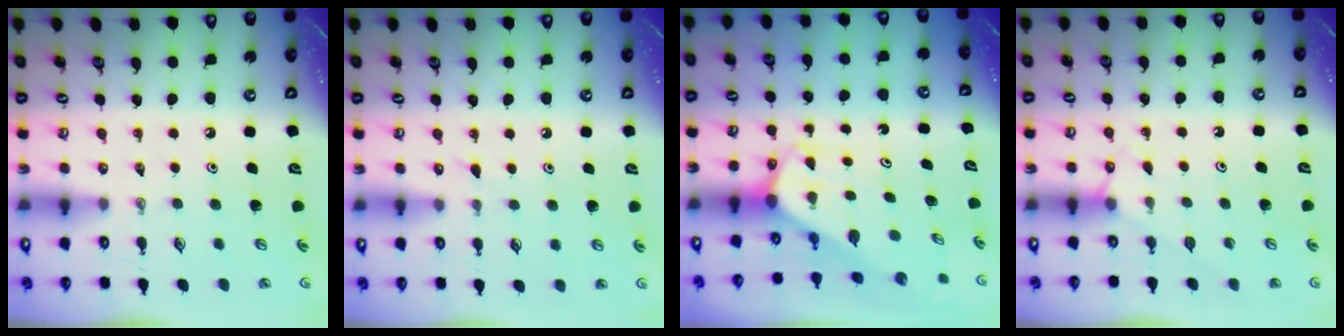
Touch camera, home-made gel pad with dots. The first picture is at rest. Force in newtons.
{"total": 6.3, "press": 6.3, "slide": 0.6}
{"total": 2.0, "press": 2.0, "slide": 0.2}
{"total": 4.5, "press": 4.5, "slide": 0.5}